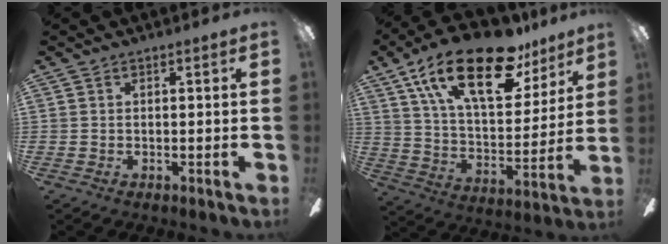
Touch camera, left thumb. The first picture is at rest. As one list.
[{"total": 25.4, "force": [15.7, 10.8, 16.7], "torque": [-0.289, -0.080, 0.266]}]